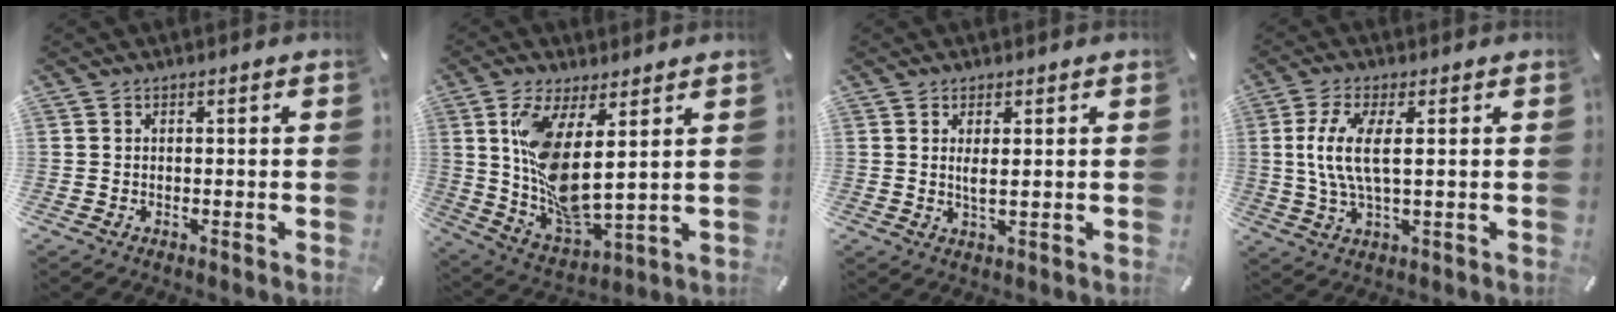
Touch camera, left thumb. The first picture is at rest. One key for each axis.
{"total": 12.9, "fx": 5.1, "fy": 4.7, "fz": 10.9, "tx": -0.237, "ty": -0.048, "tz": 0.092}
{"total": 2.8, "fx": 0.7, "fy": 0.6, "fz": 2.6, "tx": -0.061, "ty": -0.005, "tz": 0.009}
{"total": 9.2, "fx": 1.4, "fy": 3.0, "fz": 8.5, "tx": -0.189, "ty": -0.010, "tz": 0.018}